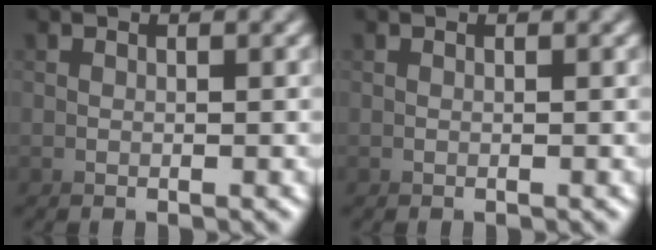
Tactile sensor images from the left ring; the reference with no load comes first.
{"total": 0.0}